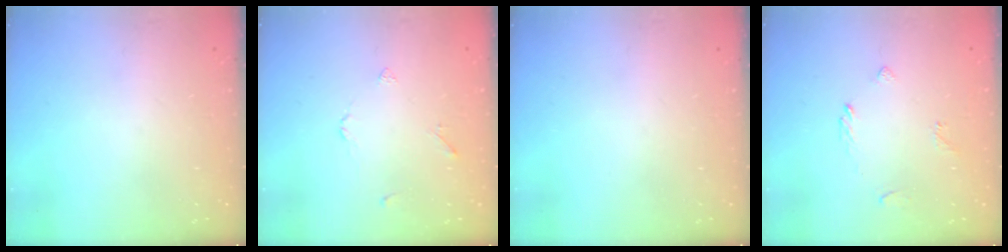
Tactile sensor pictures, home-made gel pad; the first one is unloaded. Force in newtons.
{"total": 2.2, "press": 2.2, "slide": 0.5}
{"total": 0.0}
{"total": 2.8, "press": 2.7, "slide": 0.6}